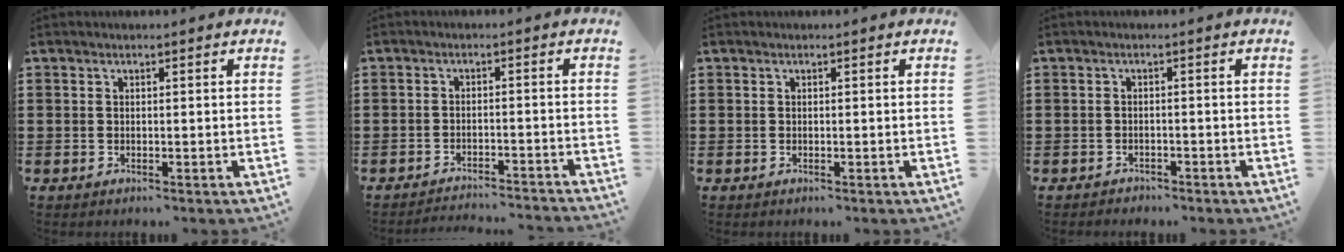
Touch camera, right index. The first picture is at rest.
{"total": 2.6, "force": [-2.6, -0.1, 0.0], "torque": [-0.004, 0.000, -0.057]}
{"total": 0.0}
{"total": 1.0, "force": [-1.0, 0.3, -0.1], "torque": [-0.002, 0.003, -0.023]}